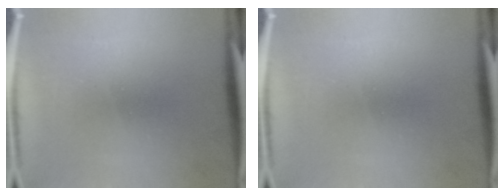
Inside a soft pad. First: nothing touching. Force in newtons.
{"total": 0.0}